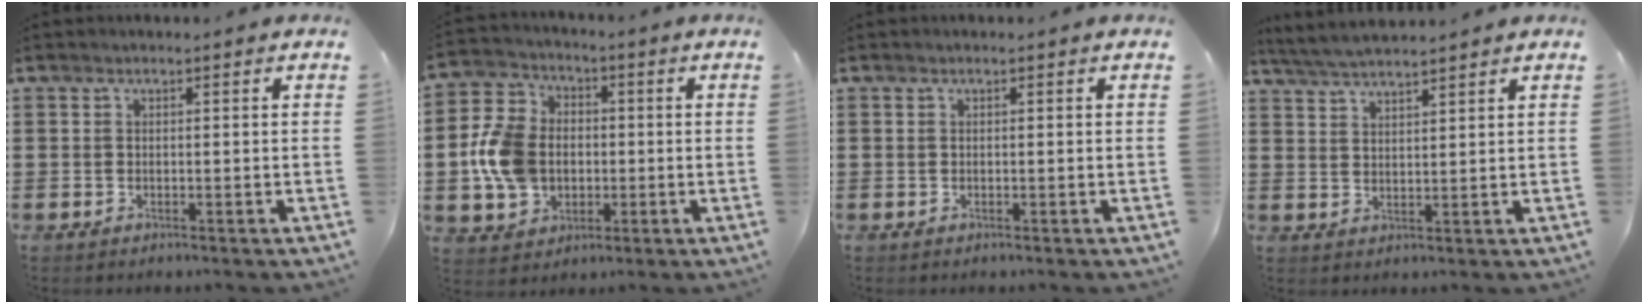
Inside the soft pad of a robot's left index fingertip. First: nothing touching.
{"total": 9.8, "force": [-0.9, 8.0, 5.7], "torque": [-0.147, 0.018, -0.016]}
{"total": 0.0}
{"total": 3.8, "force": [3.7, 0.0, 1.0], "torque": [-0.030, -0.009, 0.068]}